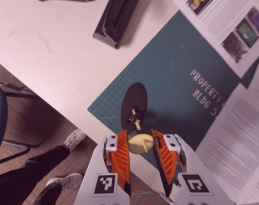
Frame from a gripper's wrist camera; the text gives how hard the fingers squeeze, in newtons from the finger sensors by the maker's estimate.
{"total": 10.5, "left": 10.3, "right": 10.6}